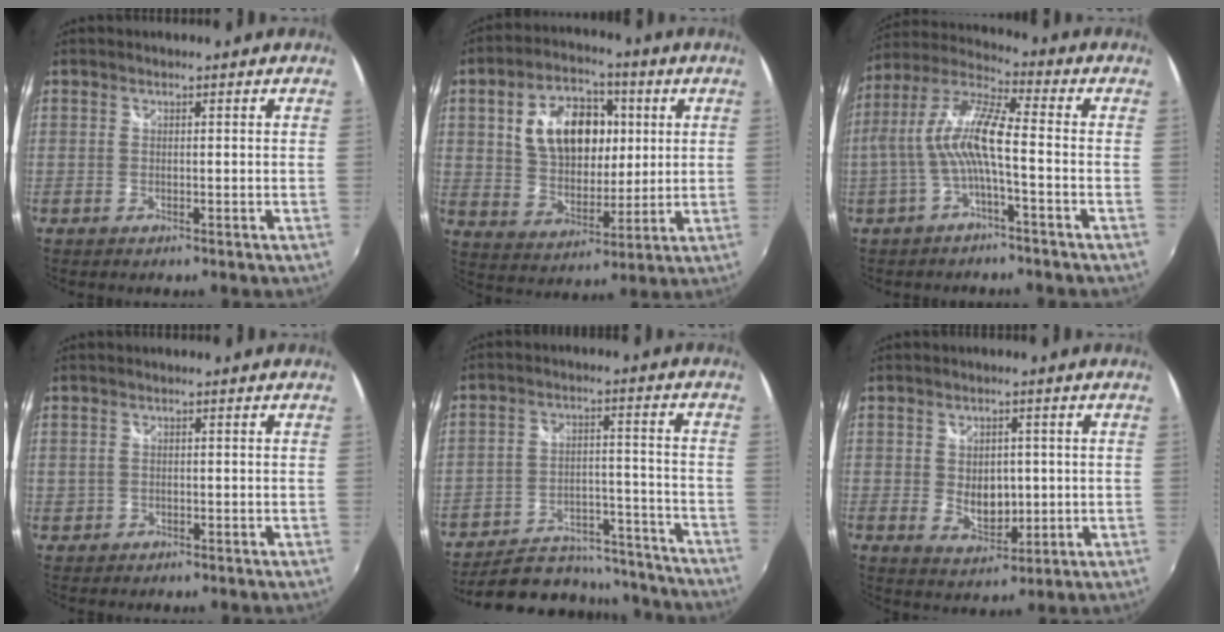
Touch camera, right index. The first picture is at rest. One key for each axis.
{"total": 15.9, "fx": 3.8, "fy": 10.3, "fz": 11.5, "tx": -0.212, "ty": 0.025, "tz": 0.073}
{"total": 10.7, "fx": -1.7, "fy": 1.7, "fz": 10.4, "tx": -0.210, "ty": 0.011, "tz": -0.029}
{"total": 1.9, "fx": 0.1, "fy": 1.8, "fz": 0.4, "tx": -0.009, "ty": 0.001, "tz": 0.005}
{"total": 19.5, "fx": -16.9, "fy": 8.0, "fz": 5.6, "tx": -0.114, "ty": 0.039, "tz": -0.211}
{"total": 6.8, "fx": 0.0, "fy": 4.8, "fz": 4.8, "tx": -0.080, "ty": -0.007, "tz": 0.011}